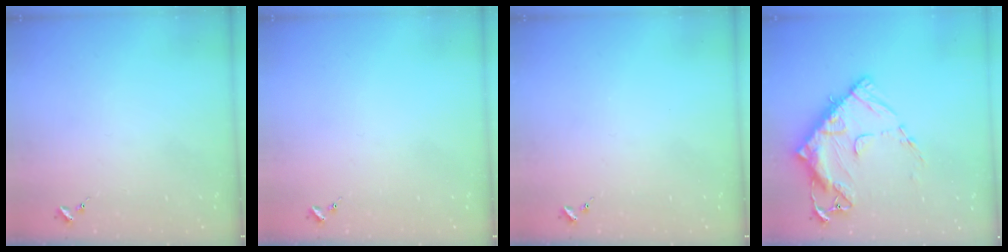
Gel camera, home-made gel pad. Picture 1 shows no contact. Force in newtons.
{"total": 0.0}
{"total": 0.0}
{"total": 16.9, "press": 16.8, "slide": 1.6}